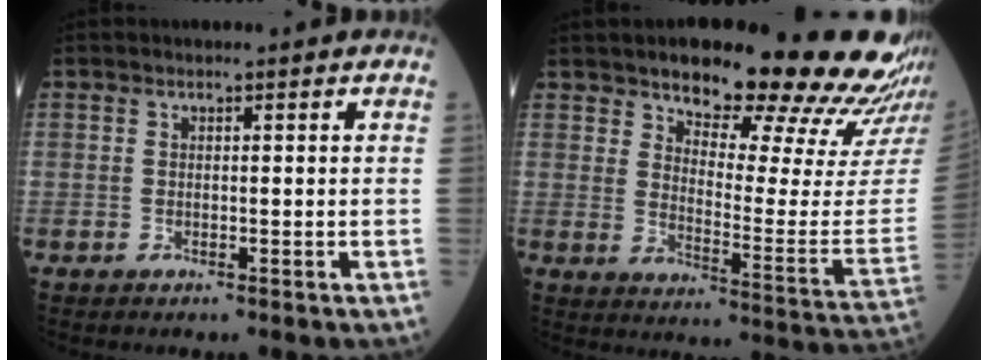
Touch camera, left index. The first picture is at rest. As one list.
[{"total": 23.0, "force": [19.2, 3.6, 12.1], "torque": [-0.161, -0.072, 0.233]}]